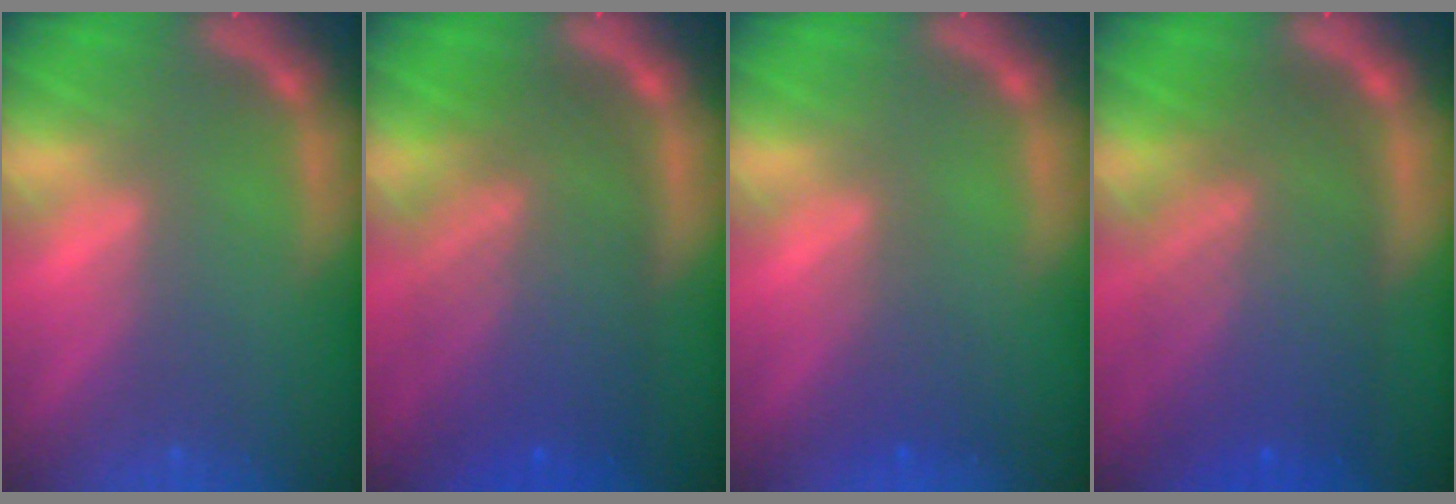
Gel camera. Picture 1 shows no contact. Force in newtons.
{"total": 10.0}
{"total": 2.0}
{"total": 10.0}